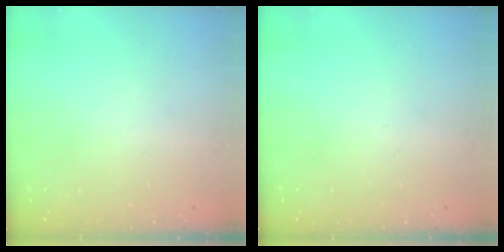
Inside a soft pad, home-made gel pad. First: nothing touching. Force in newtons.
{"total": 0.0}